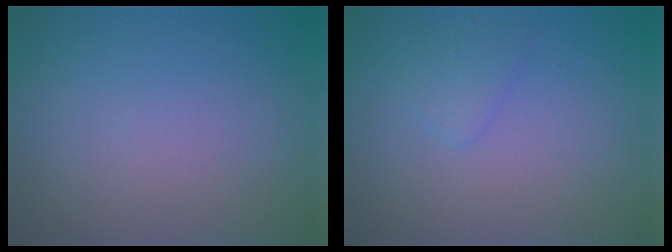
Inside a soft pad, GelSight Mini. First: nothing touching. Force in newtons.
{"total": 1.3, "press": 1.3, "slide": 0.1}